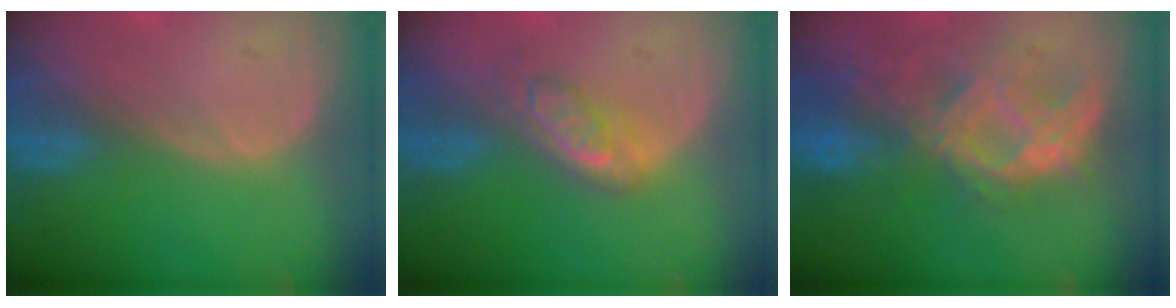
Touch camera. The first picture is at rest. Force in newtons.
{"total": 4.9, "press": 4.6, "slide": 1.9}
{"total": 9.6, "press": 8.9, "slide": 3.8}